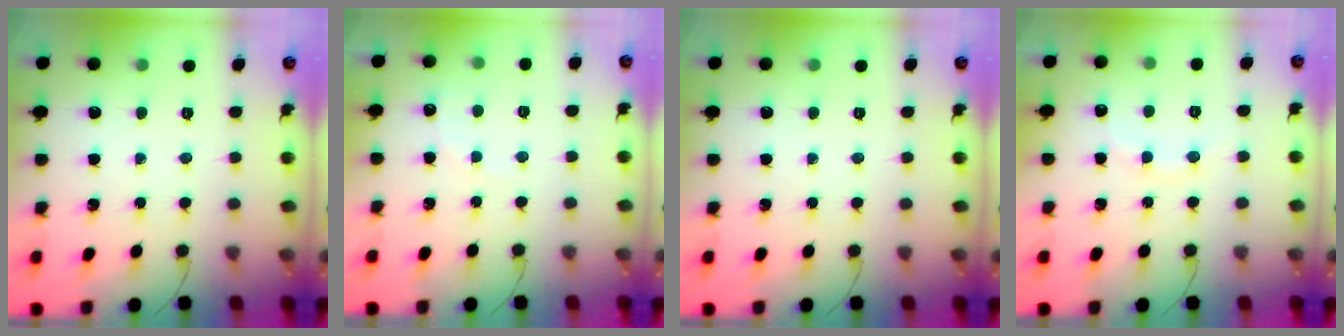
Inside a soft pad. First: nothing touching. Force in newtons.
{"total": 6.5, "press": 6.3, "slide": 1.6}
{"total": 0.0}
{"total": 8.1, "press": 7.9, "slide": 1.6}